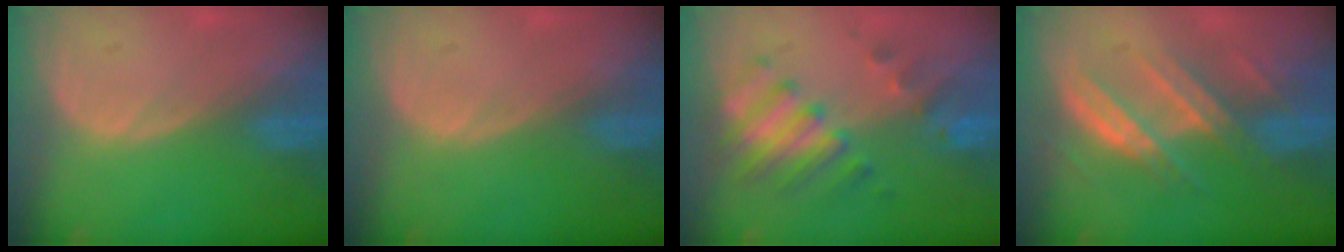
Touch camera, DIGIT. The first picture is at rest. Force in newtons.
{"total": 0.0}
{"total": 7.9, "press": 7.1, "slide": 3.4}
{"total": 7.4, "press": 7.2, "slide": 2.0}